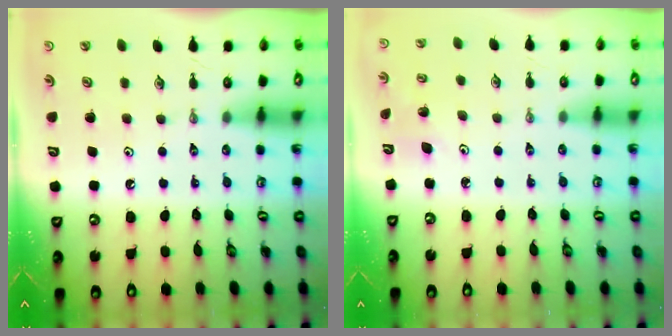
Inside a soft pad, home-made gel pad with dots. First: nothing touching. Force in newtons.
{"total": 4.0, "press": 3.9, "slide": 1.1}